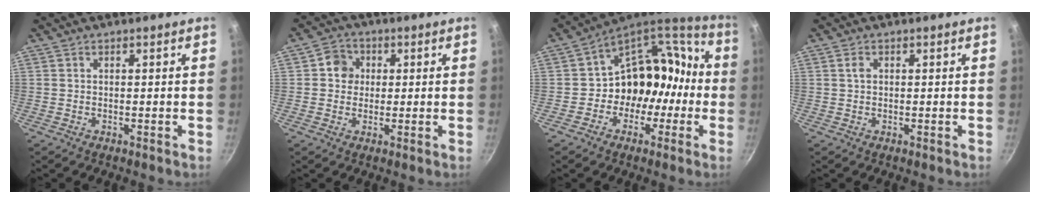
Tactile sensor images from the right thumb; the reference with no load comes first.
{"total": 4.9, "force": [0.8, 4.5, 1.7], "torque": [0.002, 0.005, 0.004]}
{"total": 16.1, "force": [-3.0, 13.3, 8.5], "torque": [-0.062, 0.083, -0.045]}
{"total": 1.4, "force": [0.4, 1.0, 1.0], "torque": [-0.016, 0.002, 0.006]}